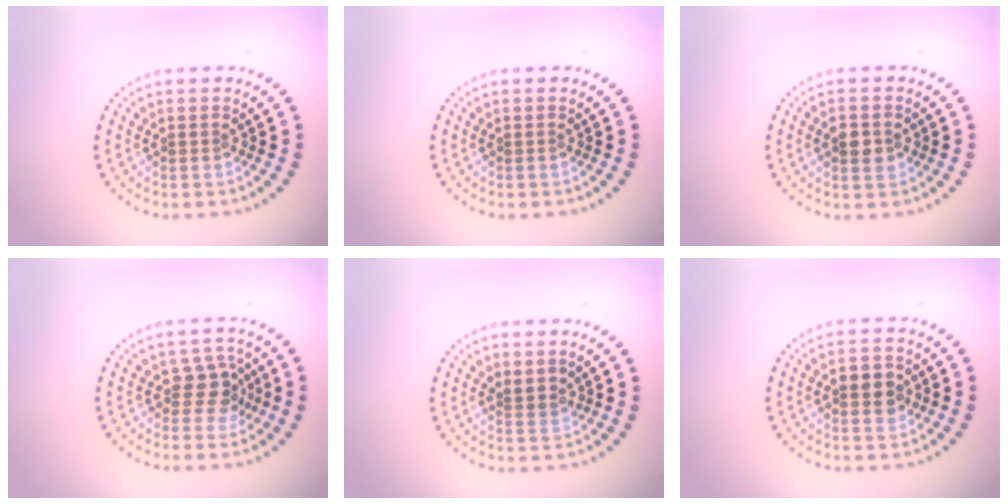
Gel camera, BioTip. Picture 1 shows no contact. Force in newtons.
{"total": 0.0}
{"total": 2.0, "press": 2.0, "slide": 0.1}
{"total": 2.6, "press": 2.1, "slide": 1.5}
{"total": 0.9, "press": 0.7, "slide": 0.6}
{"total": 3.1, "press": 3.1, "slide": 0.1}